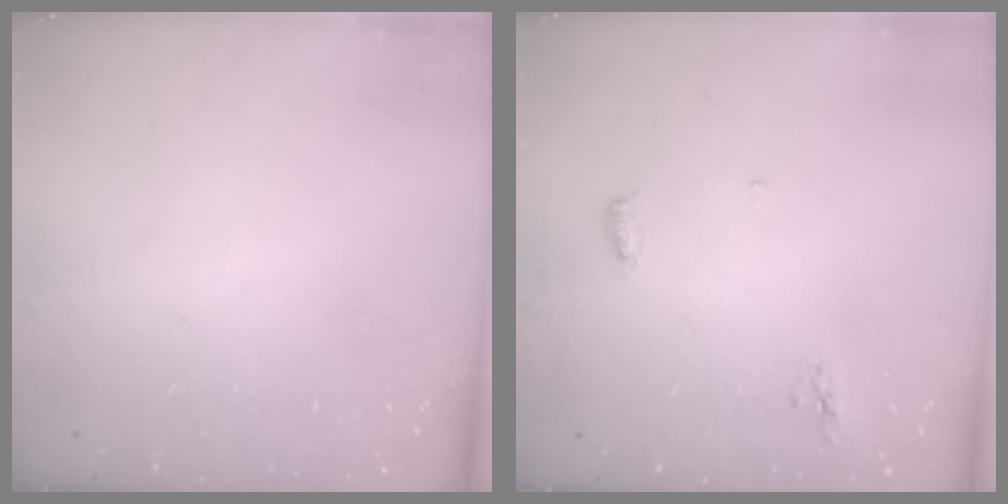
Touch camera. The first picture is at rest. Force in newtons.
{"total": 4.6, "press": 4.4, "slide": 1.1}